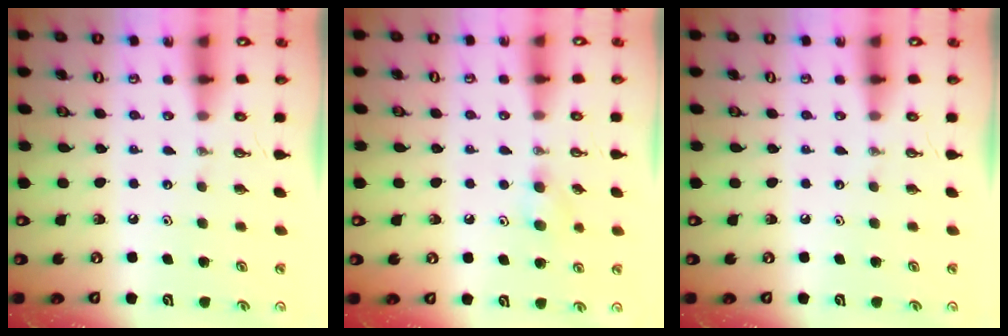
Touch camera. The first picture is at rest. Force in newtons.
{"total": 5.2, "press": 5.0, "slide": 1.2}
{"total": 0.0}